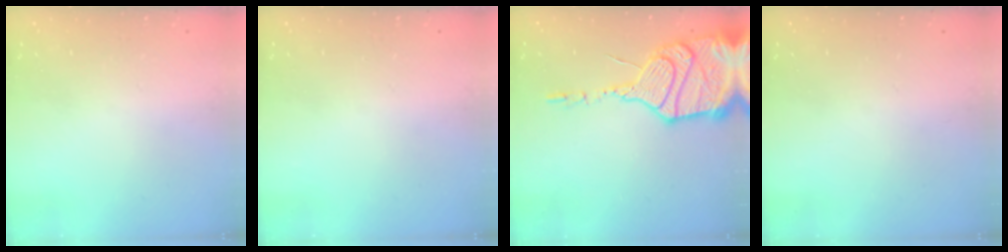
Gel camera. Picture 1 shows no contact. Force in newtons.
{"total": 0.0}
{"total": 20.3, "press": 20.1, "slide": 2.1}
{"total": 0.0}